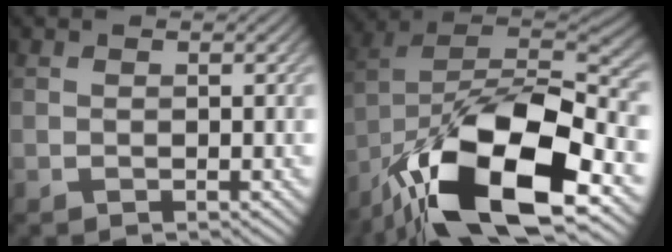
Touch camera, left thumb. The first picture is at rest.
{"total": 18.7, "force": [-9.8, 8.5, 13.5], "torque": [-0.247, -0.021, -0.177]}